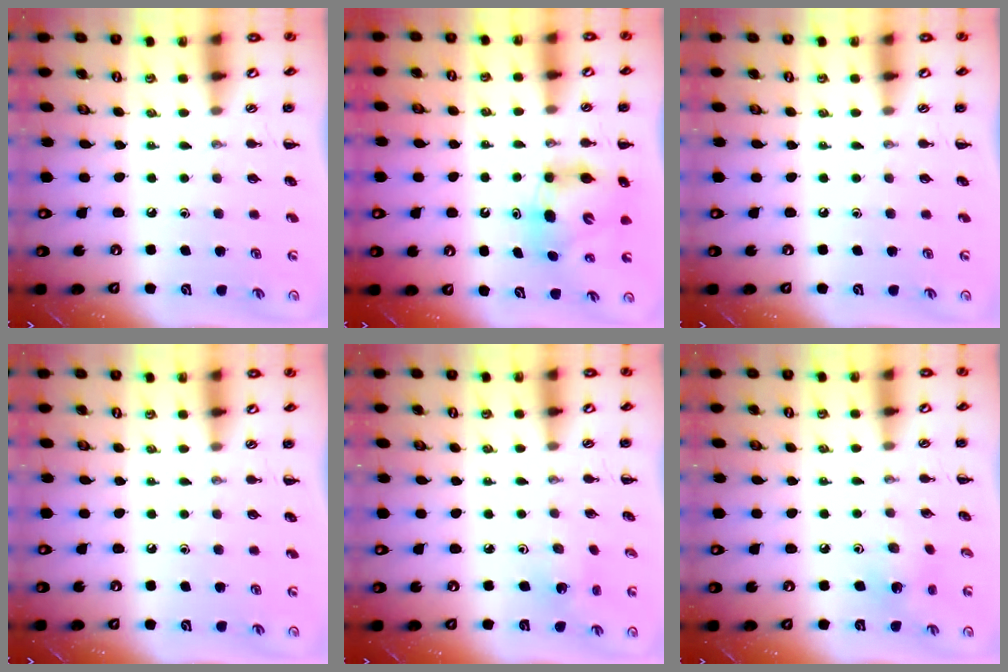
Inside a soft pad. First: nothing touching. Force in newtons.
{"total": 8.4, "press": 8.2, "slide": 1.7}
{"total": 0.0}
{"total": 0.0}
{"total": 1.7, "press": 1.5, "slide": 0.7}
{"total": 2.6, "press": 2.6, "slide": 0.5}